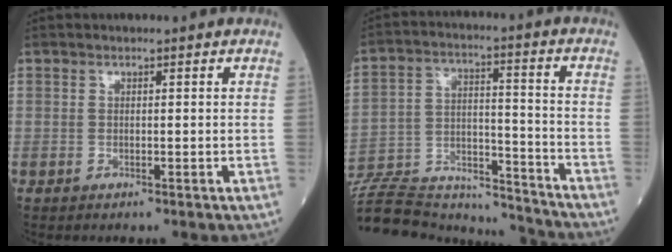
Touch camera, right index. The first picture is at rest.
{"total": 22.7, "force": [-21.3, 4.9, 6.1], "torque": [-0.157, 0.009, -0.332]}